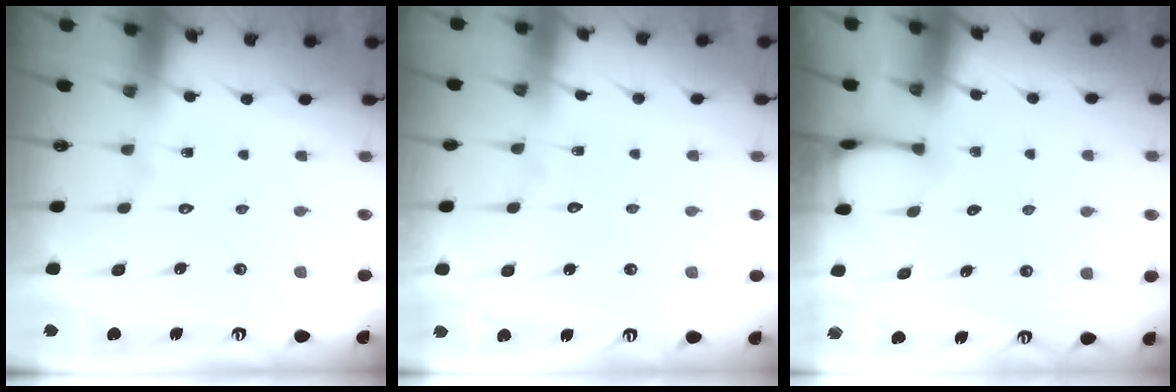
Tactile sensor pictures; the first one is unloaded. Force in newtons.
{"total": 3.7, "press": 3.7, "slide": 0.4}
{"total": 2.3, "press": 2.3, "slide": 0.4}